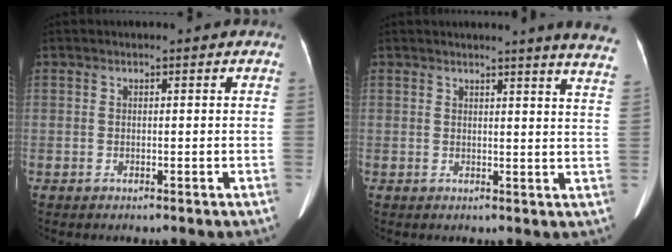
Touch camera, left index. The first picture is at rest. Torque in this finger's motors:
{"motor_torque": [0.99, -1.15, 0.26, 0.08]}